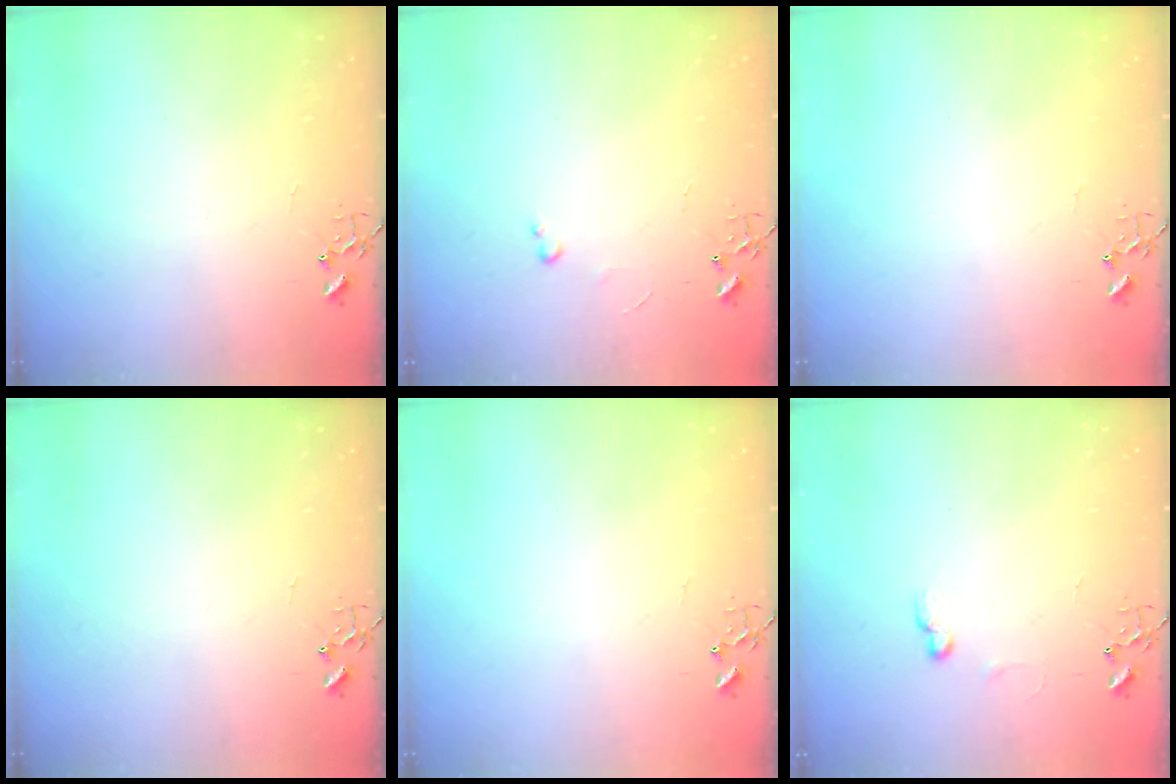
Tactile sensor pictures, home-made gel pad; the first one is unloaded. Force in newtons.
{"total": 2.4, "press": 2.3, "slide": 0.4}
{"total": 0.0}
{"total": 0.0}
{"total": 0.0}
{"total": 5.9, "press": 5.9, "slide": 0.8}